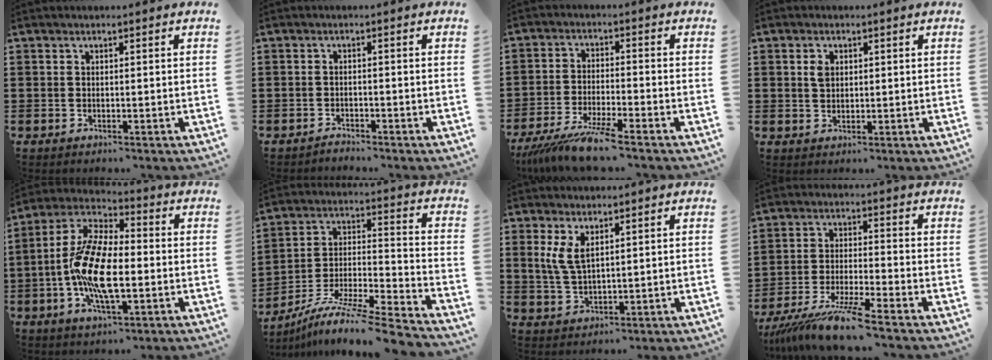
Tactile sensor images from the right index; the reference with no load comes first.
{"total": 1.2, "force": [-1.2, 0.0, -0.1], "torque": [-0.002, 0.003, -0.027]}
{"total": 6.9, "force": [-5.8, -0.4, 3.7], "torque": [-0.087, -0.020, -0.113]}
{"total": 2.1, "force": [0.7, 1.4, 1.5], "torque": [-0.033, 0.006, 0.012]}
{"total": 12.8, "force": [-2.3, 5.1, 11.5], "torque": [-0.268, -0.012, -0.051]}
{"total": 9.3, "force": [-8.1, 0.0, 4.6], "torque": [-0.078, 0.002, -0.166]}
{"total": 4.5, "force": [2.0, 2.1, 3.5], "torque": [-0.091, -0.001, 0.031]}
{"total": 8.4, "force": [-7.1, -0.6, 4.5], "torque": [-0.098, -0.014, -0.141]}